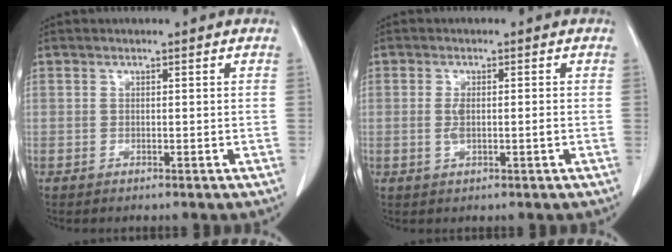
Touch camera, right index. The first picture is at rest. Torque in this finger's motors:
{"motor_torque": [0.04, 0.09, 0.10, 0.02]}